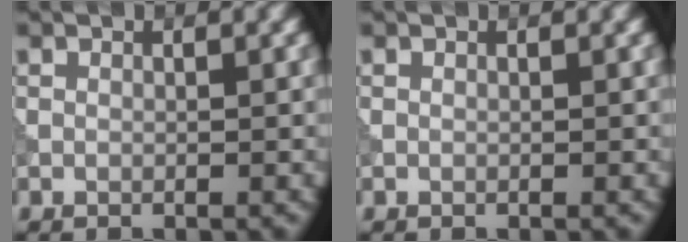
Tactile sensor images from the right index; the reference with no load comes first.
{"total": 0.0}